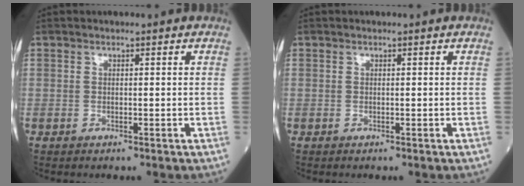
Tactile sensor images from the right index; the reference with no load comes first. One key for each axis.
{"total": 0.0}